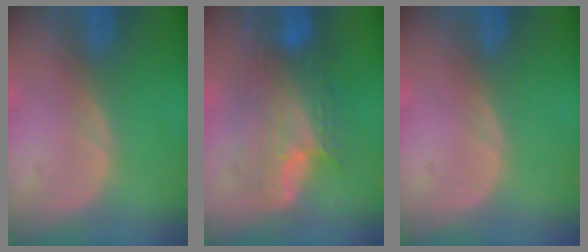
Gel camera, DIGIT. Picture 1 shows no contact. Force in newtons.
{"total": 8.7, "press": 8.7, "slide": 0.3}
{"total": 0.0}